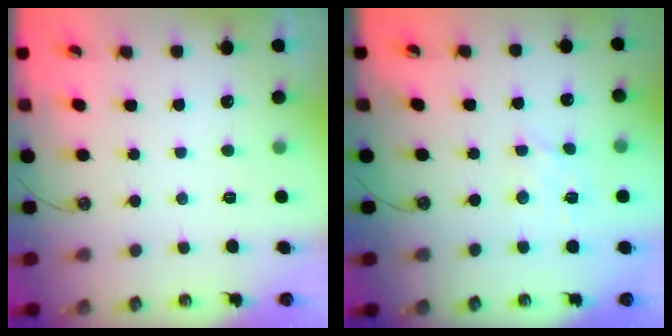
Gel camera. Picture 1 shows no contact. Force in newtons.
{"total": 4.7, "press": 4.6, "slide": 0.8}